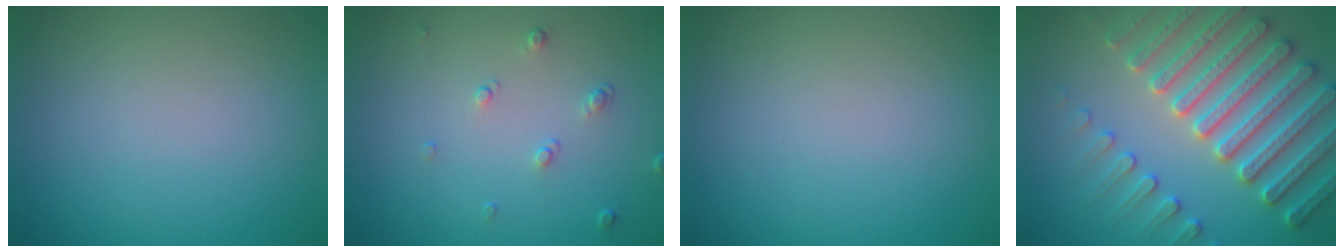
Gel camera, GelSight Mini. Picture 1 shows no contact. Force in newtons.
{"total": 1.1, "press": 0.8, "slide": 0.8}
{"total": 0.0}
{"total": 7.7, "press": 7.4, "slide": 2.0}